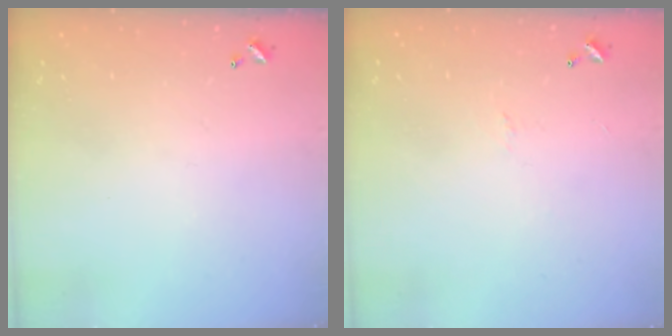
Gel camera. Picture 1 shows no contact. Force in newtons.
{"total": 0.0}